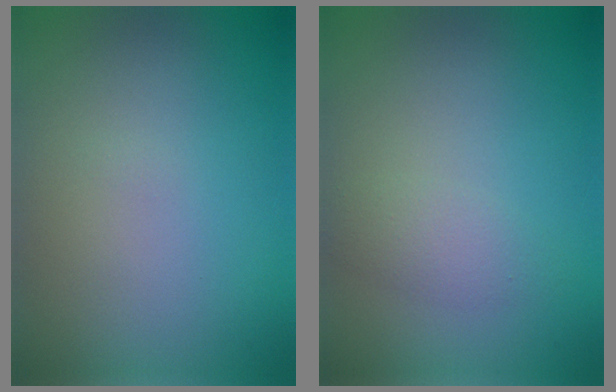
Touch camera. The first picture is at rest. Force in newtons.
{"total": 1.8, "press": 1.8, "slide": 0.1}